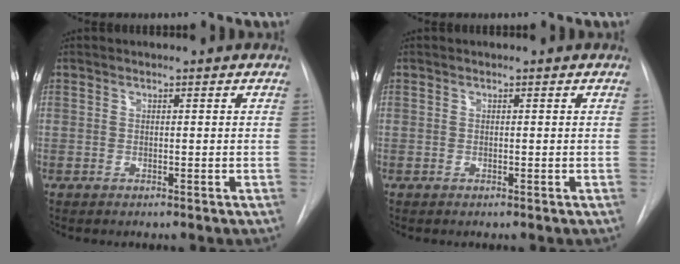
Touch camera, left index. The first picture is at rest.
{"total": 0.8, "force": [-0.8, 0.0, 0.0], "torque": [0.000, -0.006, -0.013]}